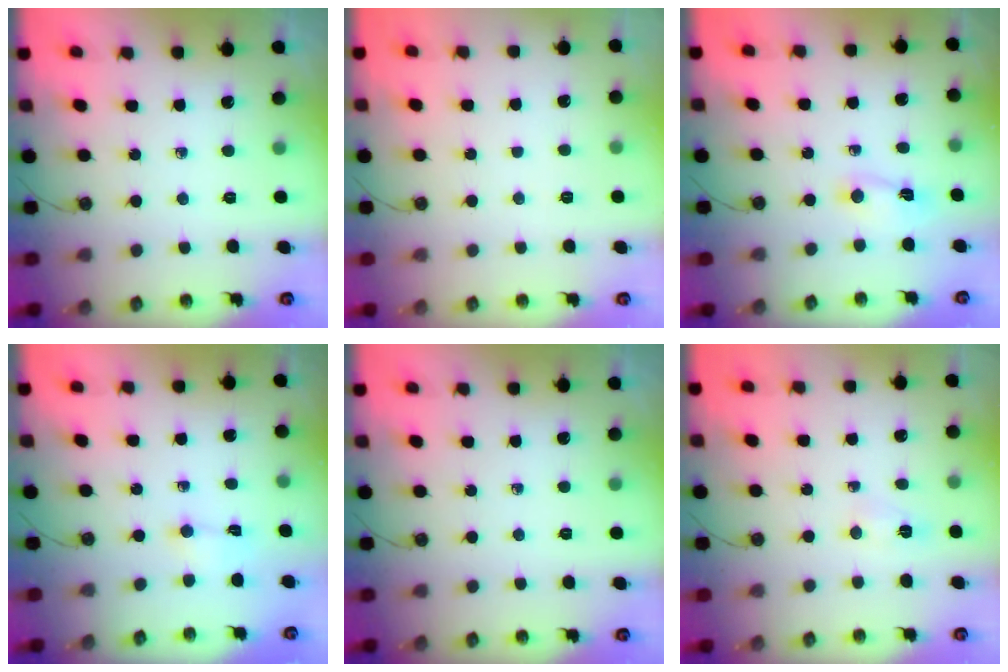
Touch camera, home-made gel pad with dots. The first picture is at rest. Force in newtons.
{"total": 4.9, "press": 2.9, "slide": 4.0}
{"total": 1.8, "press": 1.8, "slide": 0.3}
{"total": 1.5, "press": 1.3, "slide": 0.8}
{"total": 0.0}
{"total": 3.1, "press": 3.1, "slide": 0.6}